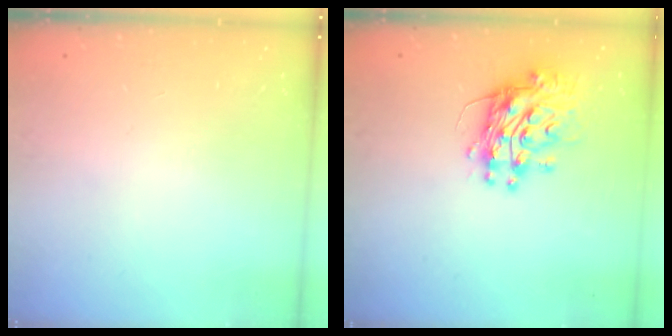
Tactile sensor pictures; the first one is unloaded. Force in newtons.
{"total": 11.7, "press": 11.6, "slide": 1.2}